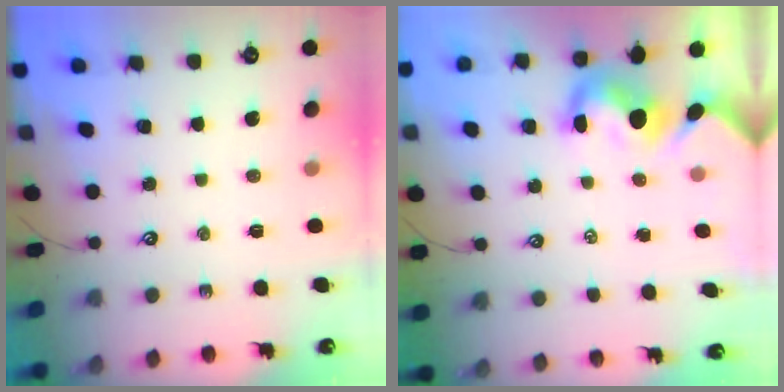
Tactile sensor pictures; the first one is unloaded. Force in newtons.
{"total": 3.0, "press": 2.8, "slide": 1.0}